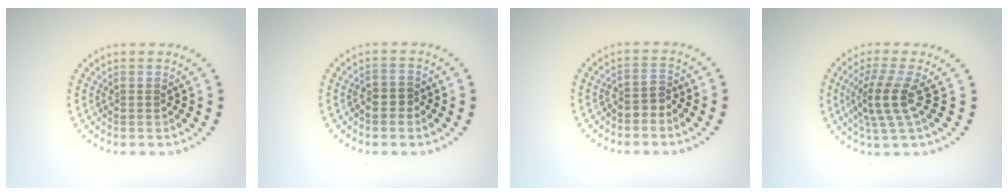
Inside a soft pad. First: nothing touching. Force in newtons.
{"total": 1.3, "press": 1.1, "slide": 0.7}
{"total": 1.5, "press": 1.3, "slide": 0.8}
{"total": 3.6, "press": 2.7, "slide": 2.4}